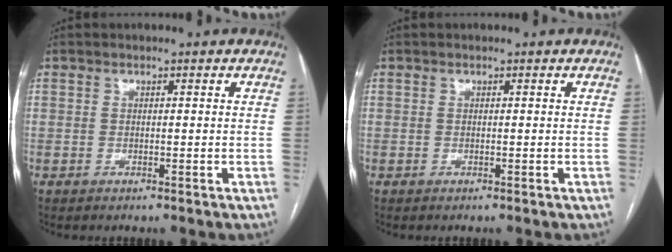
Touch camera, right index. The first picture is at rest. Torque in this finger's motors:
{"motor_torque": [0.00, 0.00, 0.00, 0.00]}